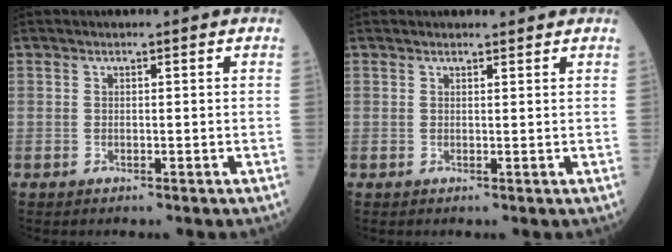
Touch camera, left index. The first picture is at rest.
{"total": 2.1, "force": [2.1, 0.4, 0.3], "torque": [-0.007, 0.005, 0.023]}